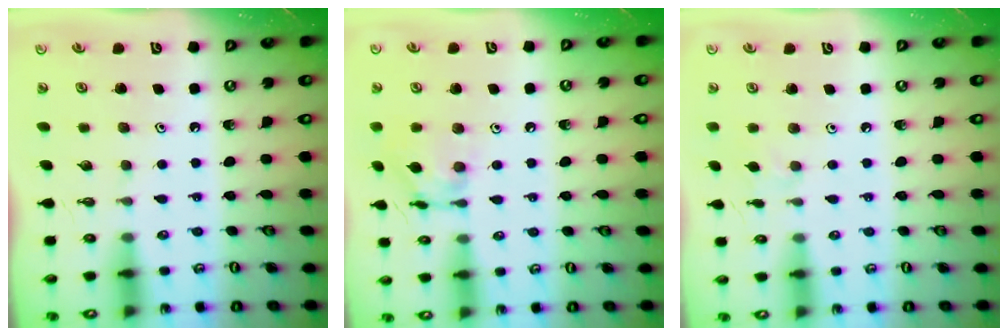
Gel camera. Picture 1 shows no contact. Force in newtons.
{"total": 12.3, "press": 12.3, "slide": 0.9}
{"total": 4.3, "press": 4.2, "slide": 0.8}